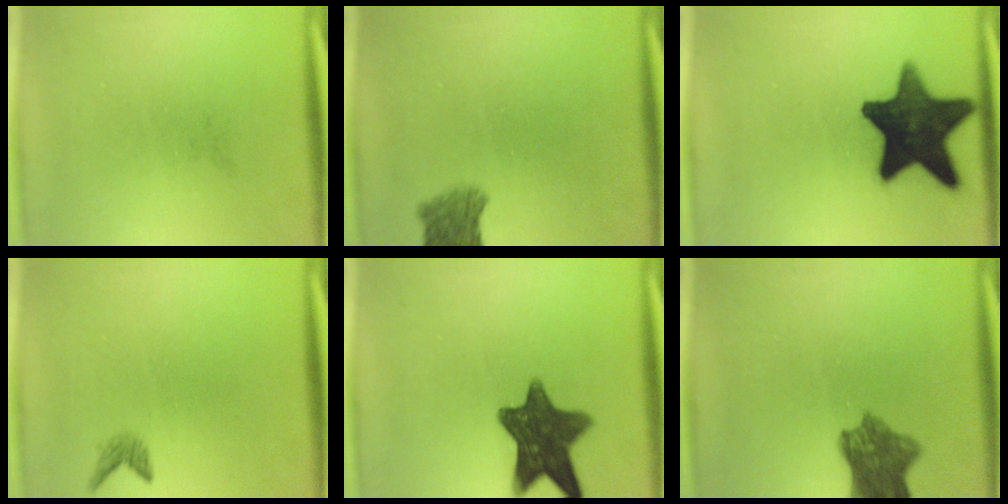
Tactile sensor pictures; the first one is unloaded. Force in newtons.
{"total": 4.1}
{"total": 17.7}
{"total": 1.1}
{"total": 12.0}
{"total": 7.7}